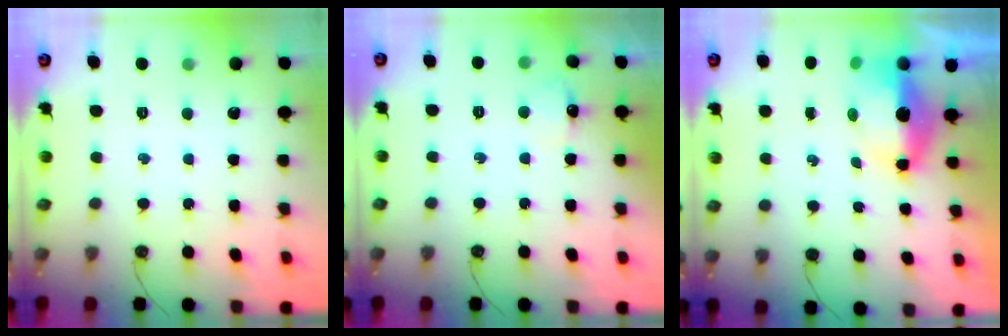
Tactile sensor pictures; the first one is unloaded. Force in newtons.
{"total": 7.6, "press": 5.8, "slide": 4.9}
{"total": 7.4, "press": 7.3, "slide": 1.2}